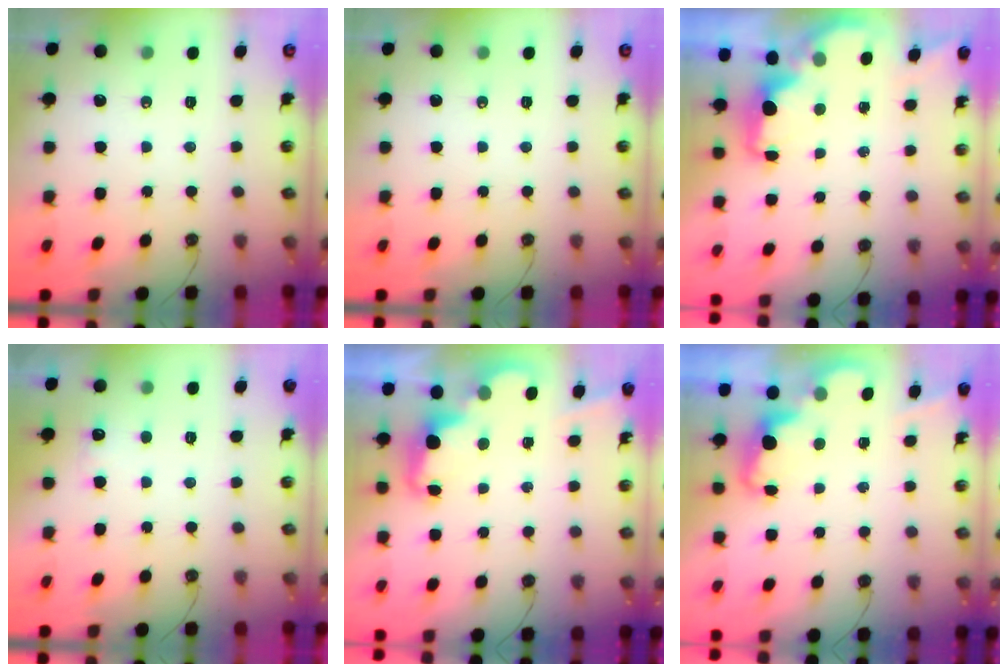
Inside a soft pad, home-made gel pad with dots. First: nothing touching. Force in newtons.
{"total": 0.0}
{"total": 2.1, "press": 2.0, "slide": 0.8}
{"total": 3.4, "press": 3.2, "slide": 1.2}
{"total": 2.4, "press": 2.3, "slide": 0.5}
{"total": 2.4, "press": 2.3, "slide": 0.5}